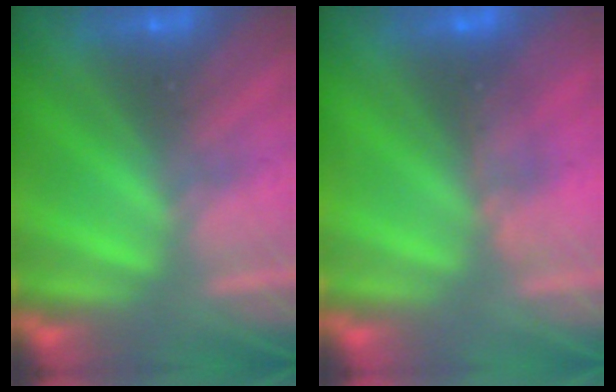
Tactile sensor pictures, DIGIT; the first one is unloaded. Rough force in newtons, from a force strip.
{"total": 3.0}